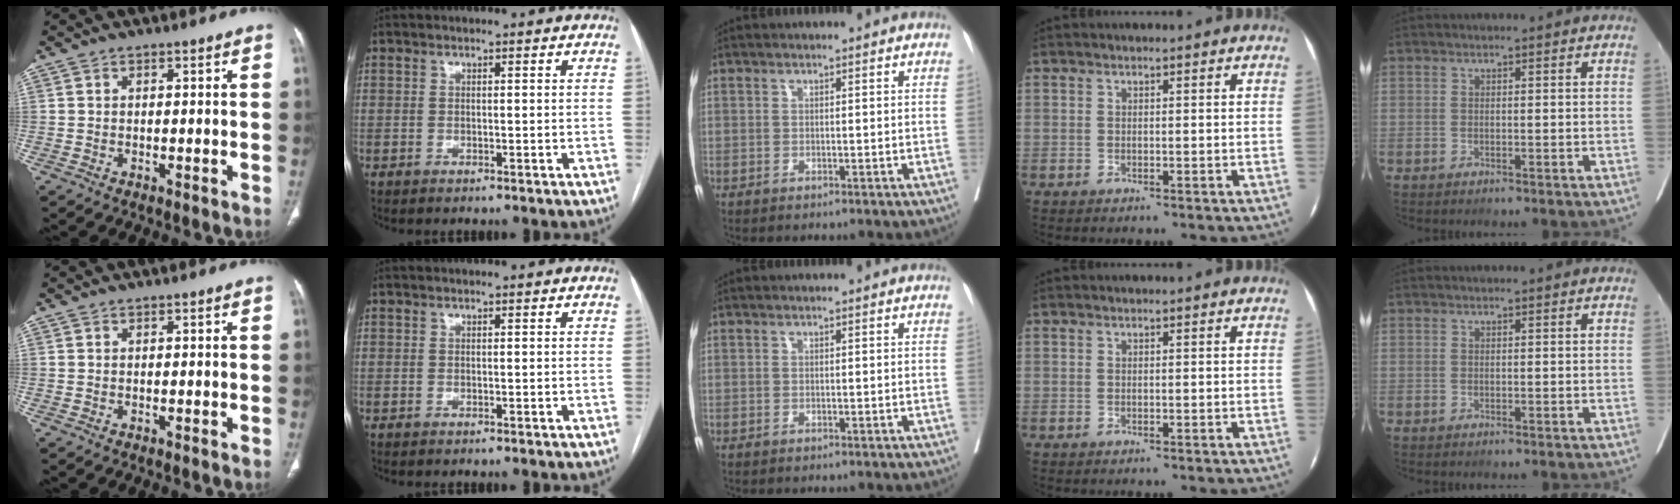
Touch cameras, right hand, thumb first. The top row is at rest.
{}